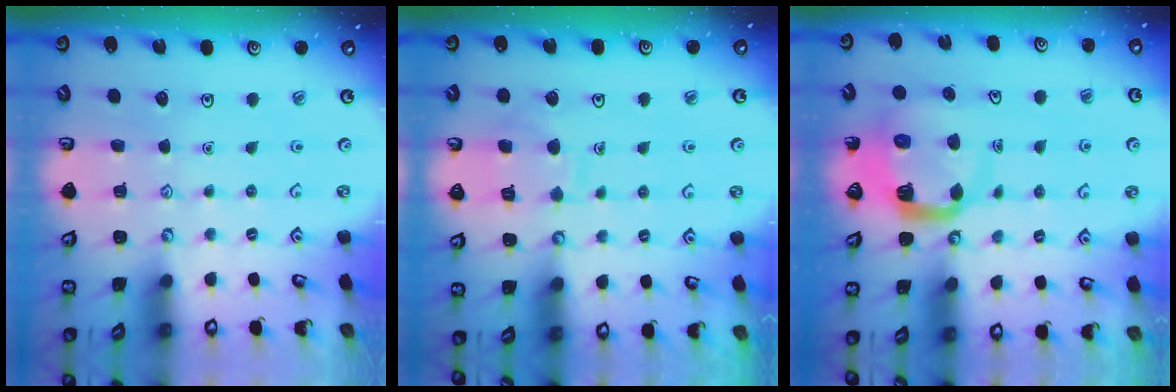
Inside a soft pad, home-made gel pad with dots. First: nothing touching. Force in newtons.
{"total": 8.0, "press": 8.0, "slide": 0.8}
{"total": 7.6, "press": 7.5, "slide": 1.0}